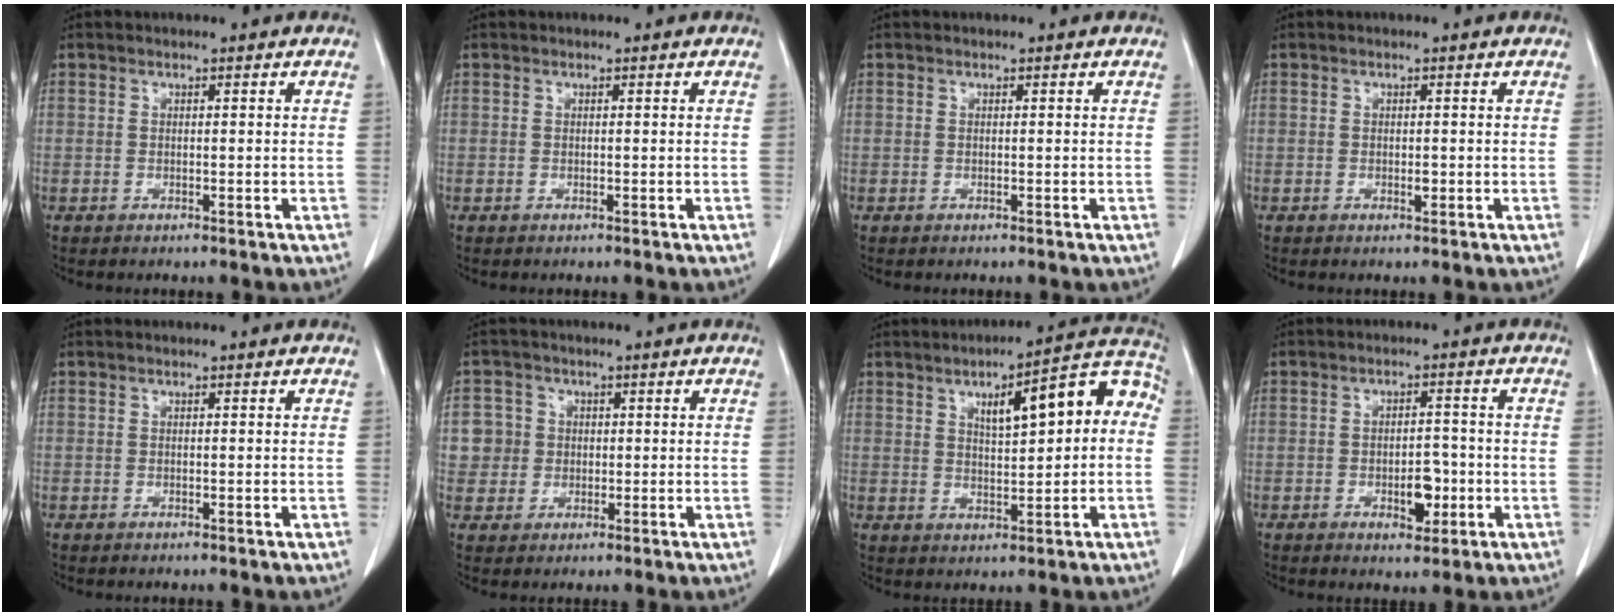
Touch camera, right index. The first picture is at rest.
{"total": 0.0}
{"total": 0.0}
{"total": 0.7, "force": [-0.1, 0.4, 0.6], "torque": [-0.010, 0.001, 0.000]}
{"total": 0.0}
{"total": 4.8, "force": [0.5, 4.8, 0.1], "torque": [0.005, 0.015, 0.014]}
{"total": 11.7, "force": [2.4, 3.5, 10.9], "torque": [-0.140, 0.039, 0.029]}
{"total": 4.7, "force": [-1.5, 2.3, 3.8], "torque": [-0.053, 0.004, -0.013]}